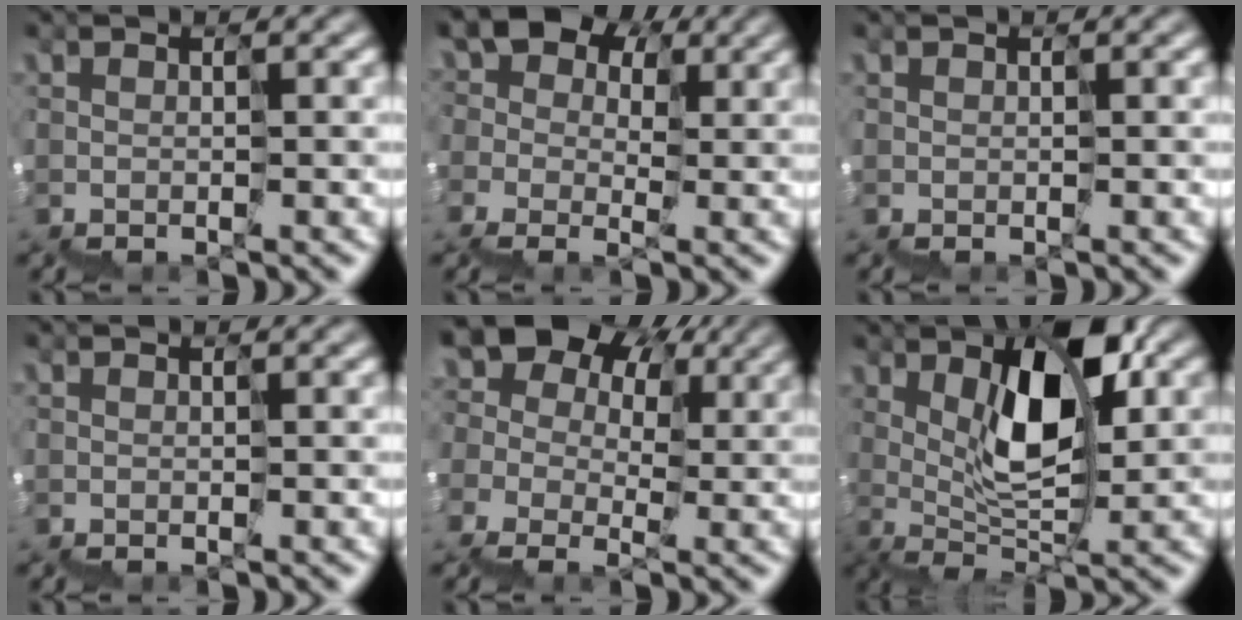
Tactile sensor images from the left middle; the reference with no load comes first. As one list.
[{"total": 6.2, "force": [2.7, 4.8, 2.9], "torque": [-0.044, 0.033, 0.030]}, {"total": 0.0}, {"total": 0.0}, {"total": 9.7, "force": [3.0, 7.7, 5.2], "torque": [-0.081, 0.035, 0.040]}, {"total": 6.6, "force": [2.3, 2.4, 5.7], "torque": [-0.104, 0.019, 0.037]}]